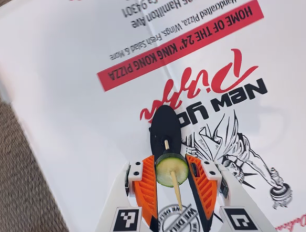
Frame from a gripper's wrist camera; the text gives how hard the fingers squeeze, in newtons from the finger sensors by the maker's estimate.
{"total": 7.2, "left": 7.4, "right": 7.1}